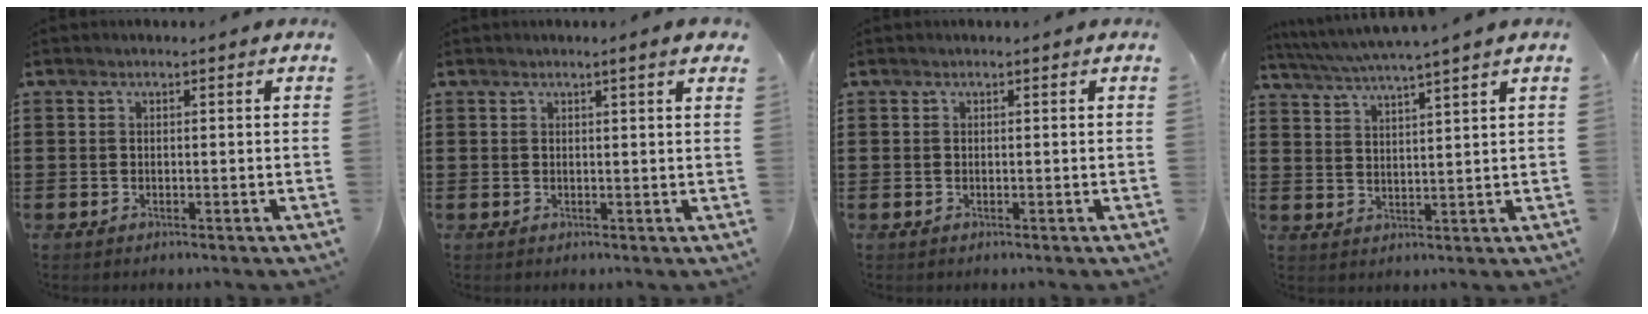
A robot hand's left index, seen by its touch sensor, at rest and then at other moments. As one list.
[{"total": 2.2, "force": [1.3, 0.0, 1.8], "torque": [-0.035, 0.000, 0.023]}, {"total": 0.0}, {"total": 3.5, "force": [3.1, -0.8, 1.3], "torque": [-0.039, -0.021, 0.051]}]